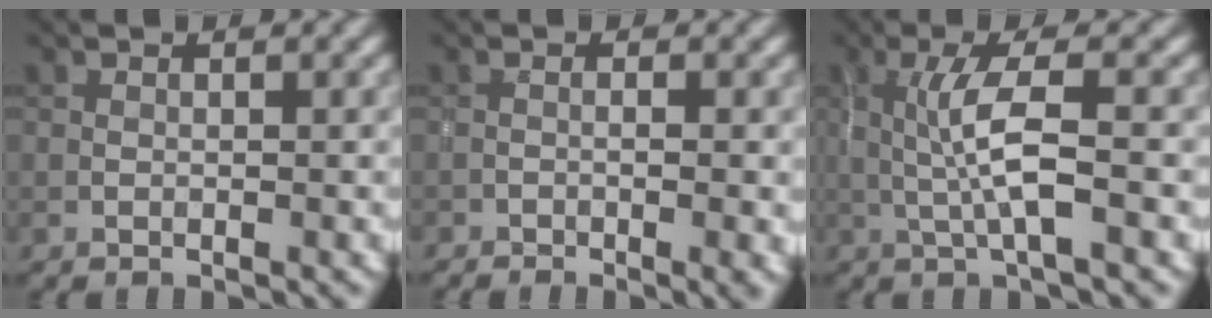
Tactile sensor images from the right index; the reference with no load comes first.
{"total": 2.0, "force": [-0.9, 0.4, 1.7], "torque": [-0.028, -0.007, -0.016]}
{"total": 4.3, "force": [-0.1, 0.6, 4.2], "torque": [-0.087, 0.003, -0.002]}